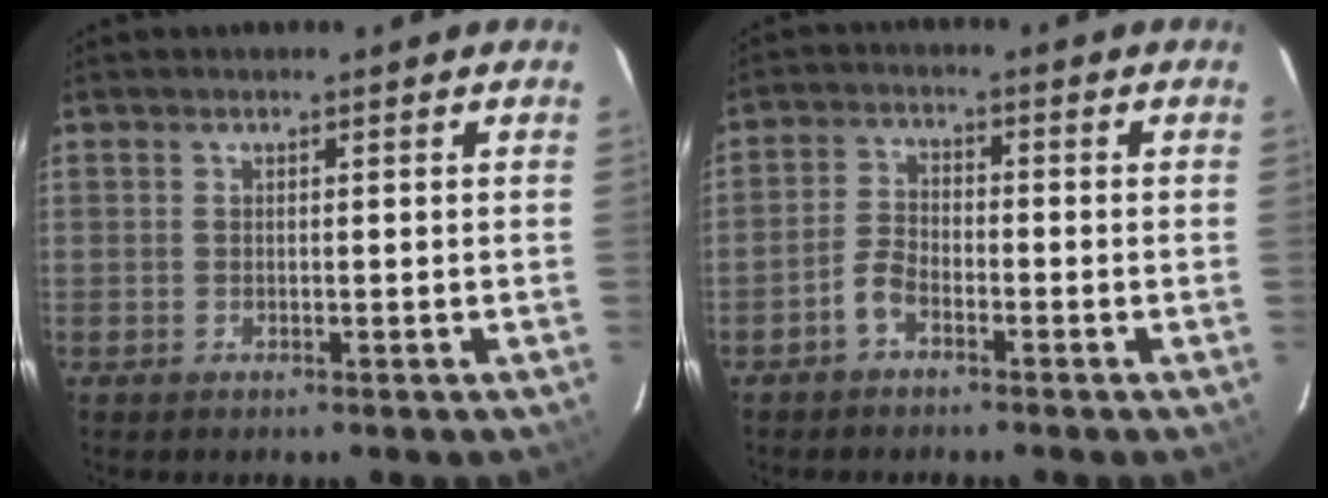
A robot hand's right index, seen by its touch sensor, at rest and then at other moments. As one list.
[{"total": 3.6, "force": [-2.4, 1.7, 2.0], "torque": [-0.052, 0.012, -0.051]}]